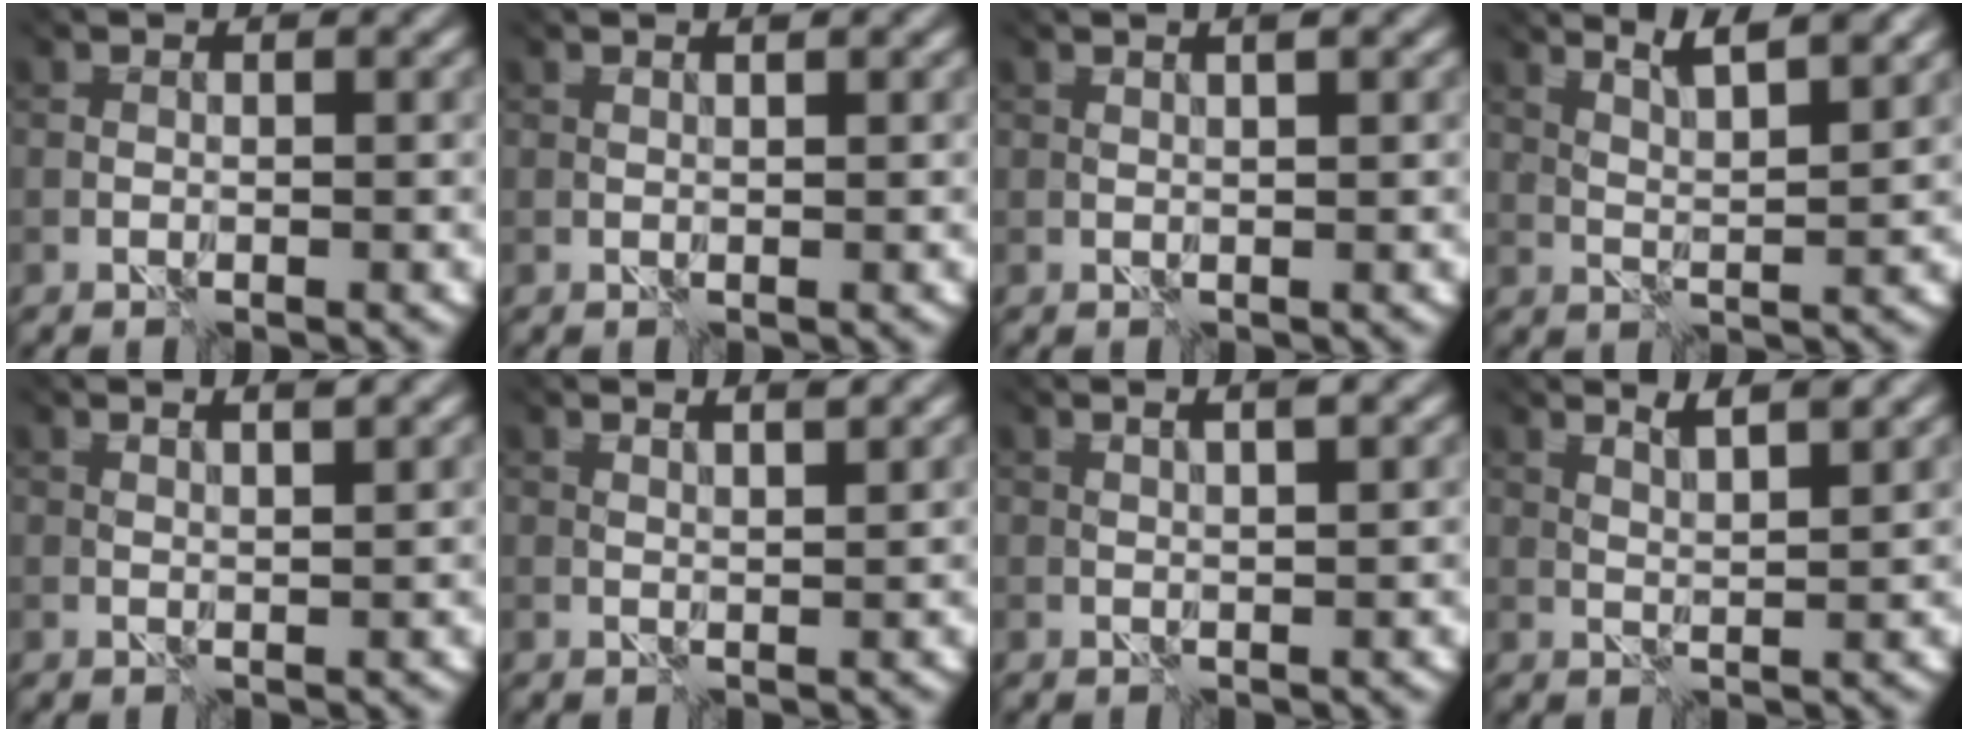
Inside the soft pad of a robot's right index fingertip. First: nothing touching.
{"total": 0.7, "force": [0.7, 0.0, 0.2], "torque": [-0.010, 0.002, 0.010]}
{"total": 0.7, "force": [0.4, -0.6, 0.1], "torque": [-0.003, 0.000, 0.017]}
{"total": 4.3, "force": [3.7, 0.2, 2.2], "torque": [-0.026, 0.015, 0.056]}
{"total": 2.2, "force": [2.2, -0.3, 0.3], "torque": [-0.003, 0.008, 0.026]}
{"total": 3.0, "force": [3.0, 0.0, 0.8], "torque": [-0.008, 0.016, 0.036]}
{"total": 1.4, "force": [1.2, -0.4, 0.5], "torque": [0.005, 0.004, 0.016]}
{"total": 2.7, "force": [2.4, -0.3, 1.2], "torque": [-0.018, 0.007, 0.044]}